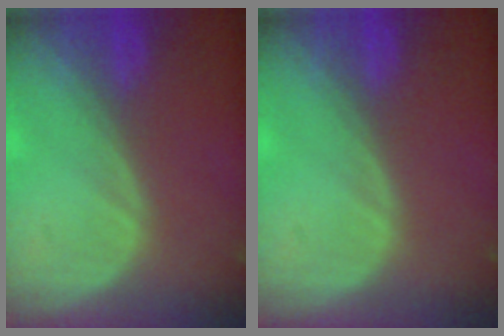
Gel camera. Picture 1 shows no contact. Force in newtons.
{"total": 0.0}